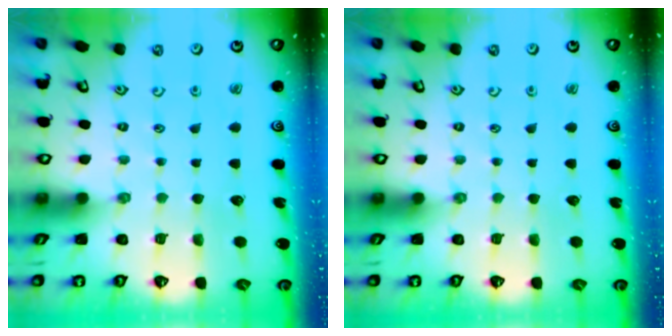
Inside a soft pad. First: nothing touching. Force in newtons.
{"total": 0.0}